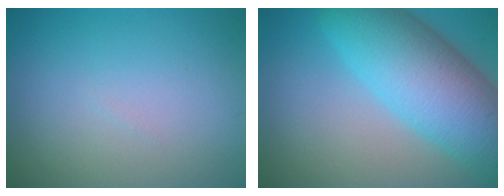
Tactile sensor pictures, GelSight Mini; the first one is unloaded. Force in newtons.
{"total": 10.5, "press": 10.5, "slide": 0.3}